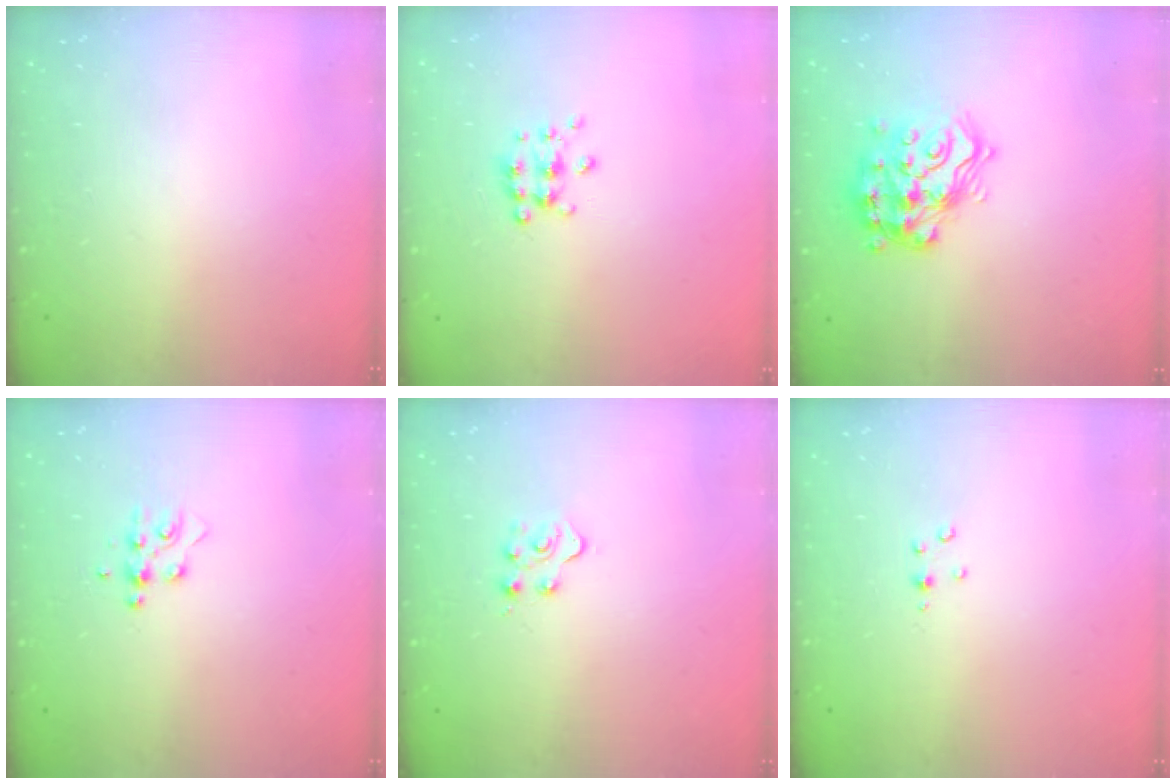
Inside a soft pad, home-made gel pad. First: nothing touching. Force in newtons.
{"total": 6.4, "press": 6.4, "slide": 0.6}
{"total": 20.8, "press": 20.8, "slide": 1.4}
{"total": 6.3, "press": 6.3, "slide": 0.8}
{"total": 4.9, "press": 4.9, "slide": 0.3}
{"total": 2.5, "press": 2.5, "slide": 0.3}